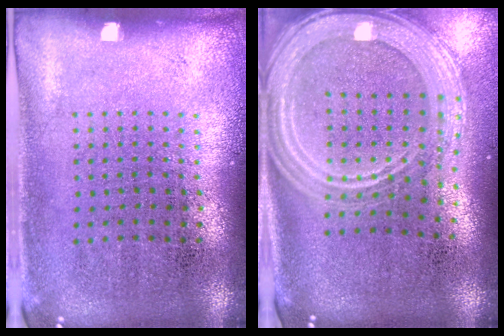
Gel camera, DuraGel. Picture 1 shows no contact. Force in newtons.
{"total": 3.2, "press": 2.6, "slide": 1.9}